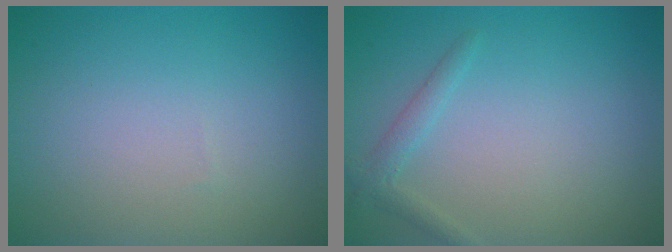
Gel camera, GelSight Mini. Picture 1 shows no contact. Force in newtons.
{"total": 1.4, "press": 1.4, "slide": 0.0}